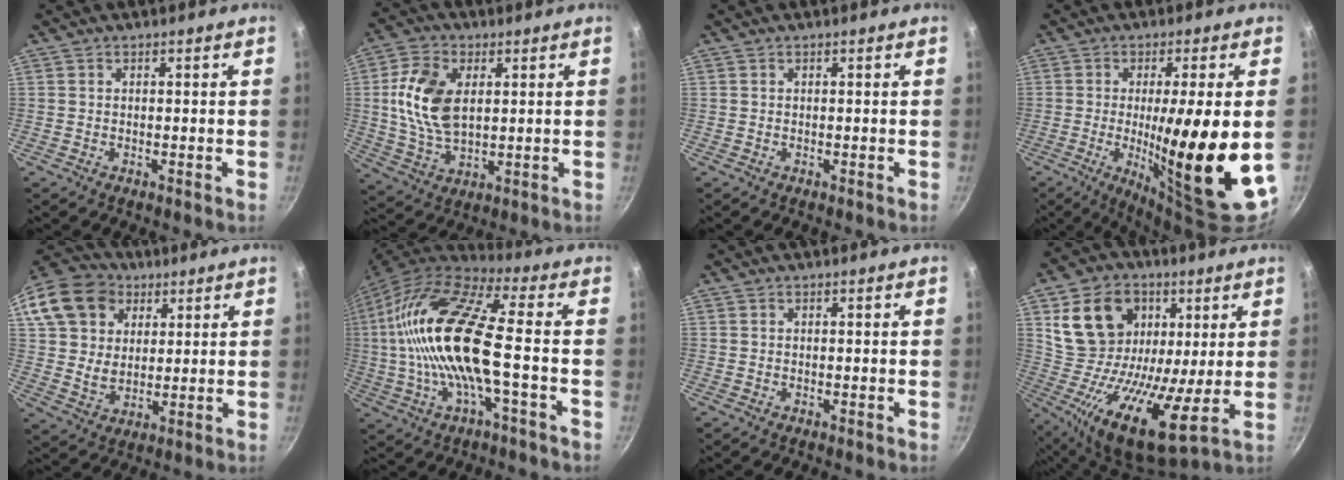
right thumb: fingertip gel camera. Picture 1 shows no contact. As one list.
[{"total": 13.1, "force": [2.3, 7.9, 10.2], "torque": [-0.188, -0.005, 0.045]}, {"total": 0.0}, {"total": 19.6, "force": [-2.1, 3.2, 19.2], "torque": [-0.291, -0.016, -0.022]}, {"total": 18.3, "force": [8.0, 13.9, 8.8], "torque": [-0.174, 0.009, 0.143]}, {"total": 21.1, "force": [-0.8, 6.2, 20.2], "torque": [-0.388, 0.032, -0.026]}, {"total": 0.0}, {"total": 21.7, "force": [7.4, 14.5, 14.4], "torque": [-0.264, -0.023, 0.120]}]